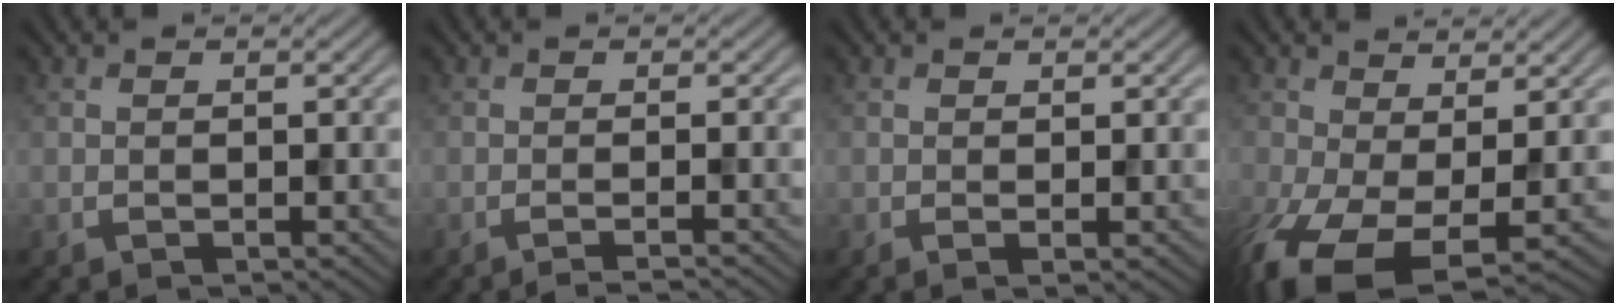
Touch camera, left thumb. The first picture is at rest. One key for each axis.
{"total": 1.9, "fx": -0.9, "fy": 0.4, "fz": 1.6, "tx": -0.011, "ty": -0.004, "tz": -0.027}
{"total": 0.9, "fx": 0.1, "fy": 0.2, "fz": 0.9, "tx": -0.010, "ty": -0.002, "tz": 0.003}
{"total": 7.7, "fx": -2.5, "fy": 4.1, "fz": 6.0, "tx": -0.137, "ty": -0.033, "tz": -0.038}